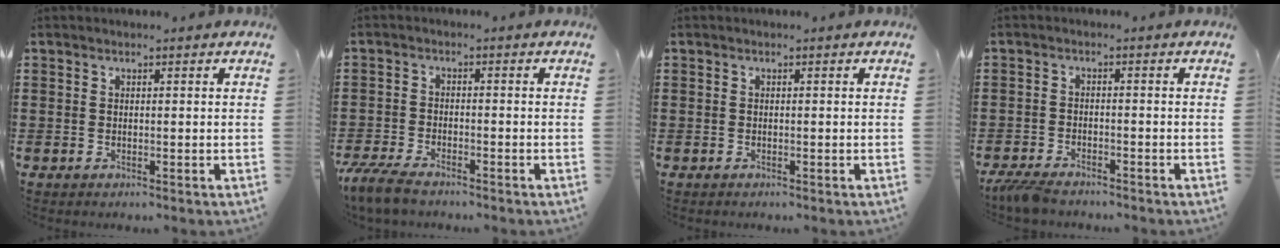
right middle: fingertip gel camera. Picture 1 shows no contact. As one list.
[{"total": 4.4, "force": [-3.9, 0.9, 1.9], "torque": [-0.060, -0.009, -0.082]}, {"total": 0.0}, {"total": 3.4, "force": [-3.3, 0.5, 1.0], "torque": [-0.038, -0.007, -0.072]}]